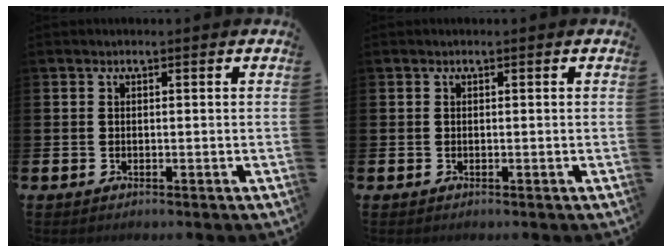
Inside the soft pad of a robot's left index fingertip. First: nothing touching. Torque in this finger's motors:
{"motor_torque": [-0.04, 0.05, -0.01, -0.01]}